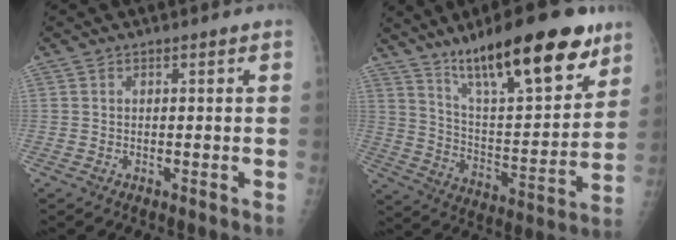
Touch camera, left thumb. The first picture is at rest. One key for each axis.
{"total": 24.1, "fx": 15.8, "fy": 6.7, "fz": 17.0, "tx": -0.236, "ty": -0.061, "tz": 0.261}